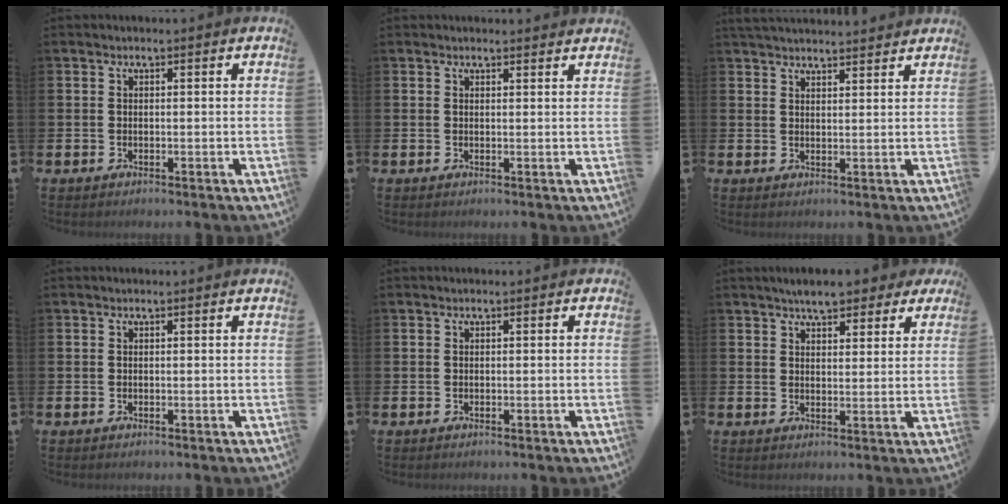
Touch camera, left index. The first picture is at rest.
{"total": 1.0, "force": [0.9, 0.1, 0.1], "torque": [0.006, -0.001, 0.016]}
{"total": 3.2, "force": [3.2, 0.2, 0.2], "torque": [-0.010, -0.014, 0.059]}
{"total": 0.0}
{"total": 0.0}
{"total": 5.9, "force": [5.2, 2.0, 1.9], "torque": [-0.034, -0.014, 0.093]}